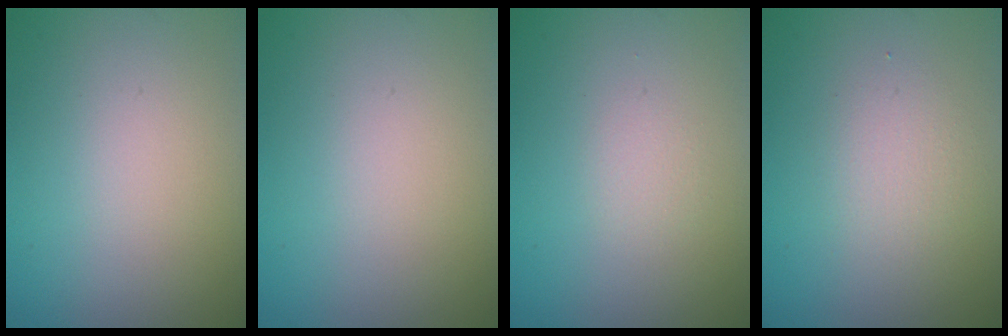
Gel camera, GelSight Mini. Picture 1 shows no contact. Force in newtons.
{"total": 0.0}
{"total": 0.5, "press": 0.5, "slide": 0.1}
{"total": 1.9, "press": 1.9, "slide": 0.2}